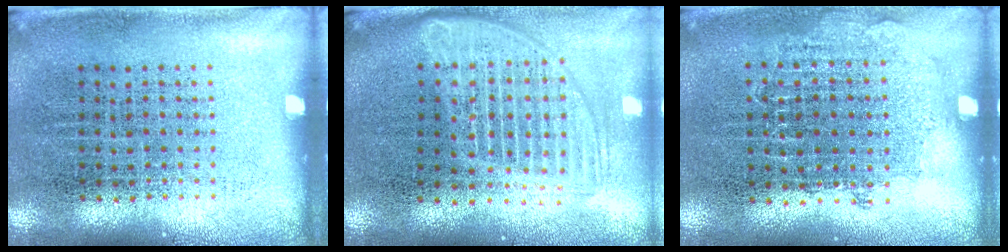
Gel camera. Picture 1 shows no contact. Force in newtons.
{"total": 1.8, "press": 1.5, "slide": 0.9}
{"total": 0.8, "press": 0.7, "slide": 0.2}